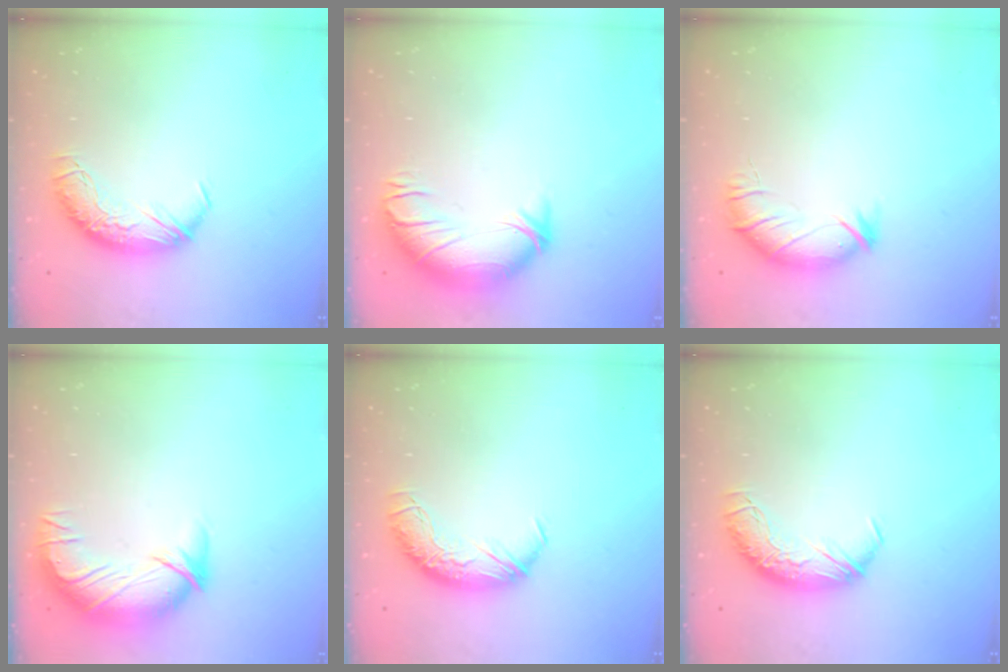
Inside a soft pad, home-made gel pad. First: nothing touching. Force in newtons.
{"total": 3.2, "press": 0.5, "slide": 3.2}
{"total": 3.2, "press": 2.6, "slide": 2.0}
{"total": 3.7, "press": 2.1, "slide": 3.0}
{"total": 0.0}
{"total": 0.0}